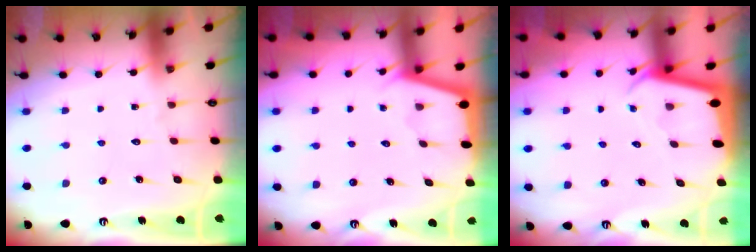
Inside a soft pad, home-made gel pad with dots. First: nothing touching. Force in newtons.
{"total": 2.0, "press": 2.0, "slide": 0.3}
{"total": 2.0, "press": 2.0, "slide": 0.1}